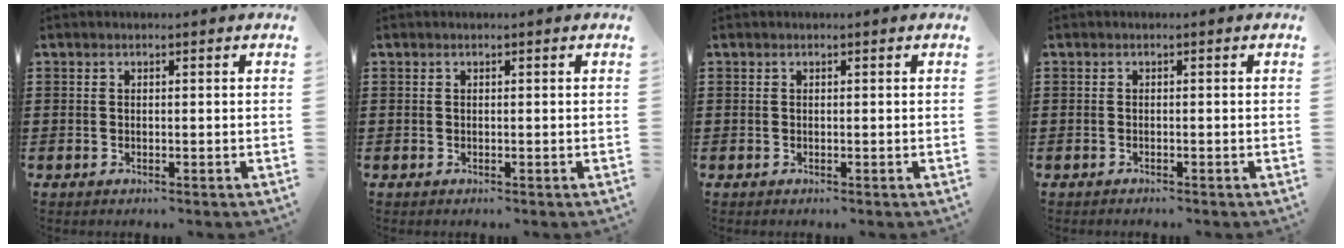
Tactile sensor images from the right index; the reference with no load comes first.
{"total": 0.0}
{"total": 0.0}
{"total": 0.0}